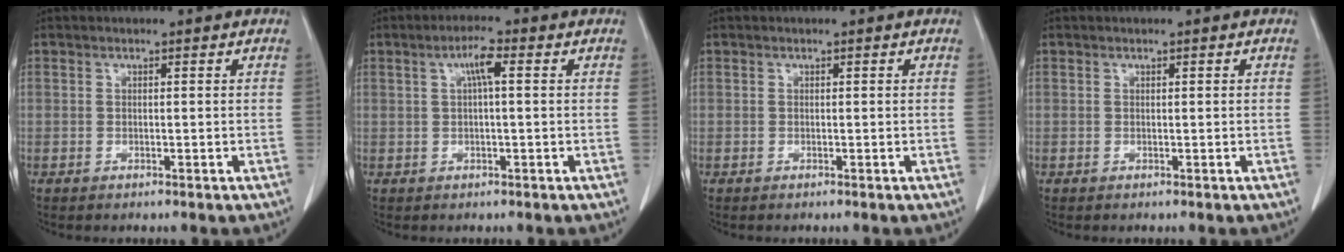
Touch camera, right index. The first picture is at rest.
{"total": 3.4, "force": [0.9, 0.4, 3.3], "torque": [-0.060, 0.009, 0.015]}
{"total": 0.0}
{"total": 0.0}